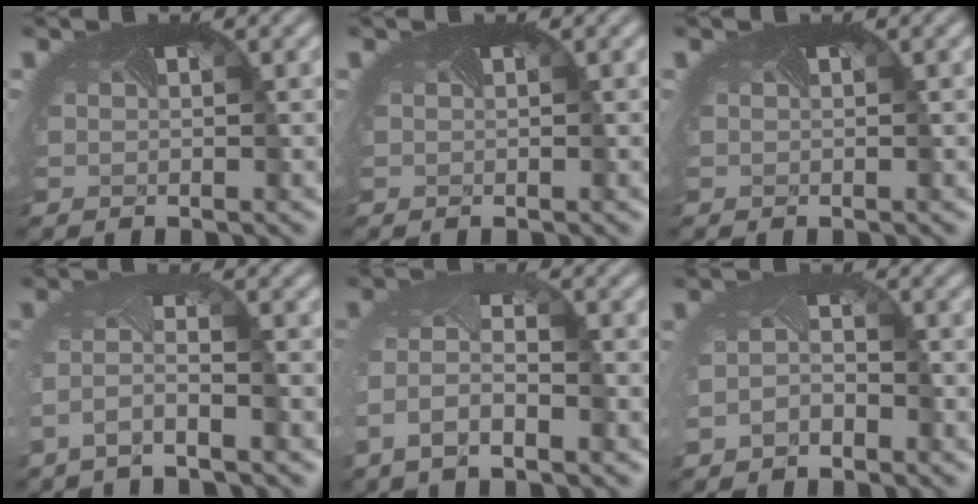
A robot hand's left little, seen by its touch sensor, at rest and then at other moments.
{"total": 0.0}
{"total": 0.0}
{"total": 3.2, "force": [-2.2, 0.3, 2.3], "torque": [-0.059, -0.003, -0.048]}
{"total": 5.0, "force": [-2.4, 2.3, 3.7], "torque": [-0.085, -0.007, -0.044]}
{"total": 2.2, "force": [-1.4, 1.1, 1.3], "torque": [-0.032, -0.003, -0.029]}